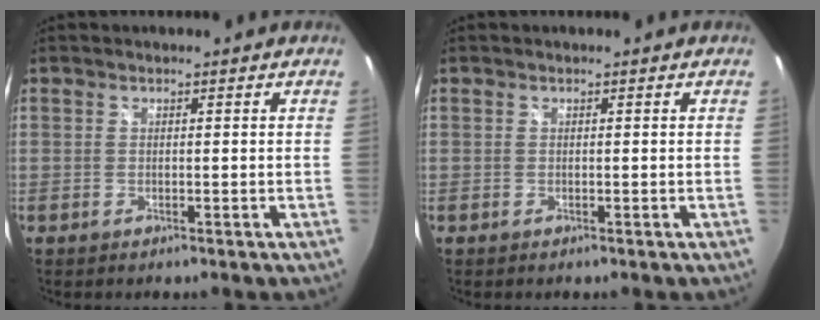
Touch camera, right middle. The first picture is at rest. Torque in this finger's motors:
{"motor_torque": [0.07, -0.23, 0.02, 0.00]}